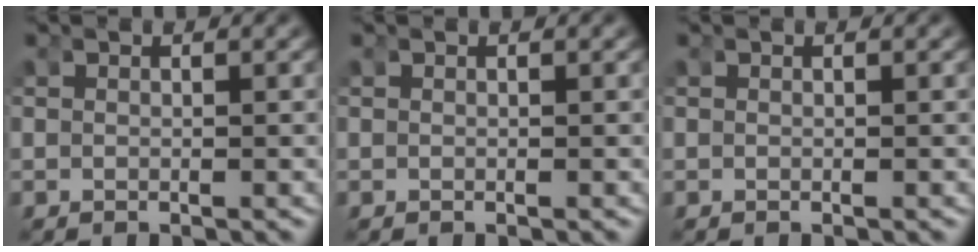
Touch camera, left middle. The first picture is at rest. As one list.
[{"total": 0.0}, {"total": 0.0}]